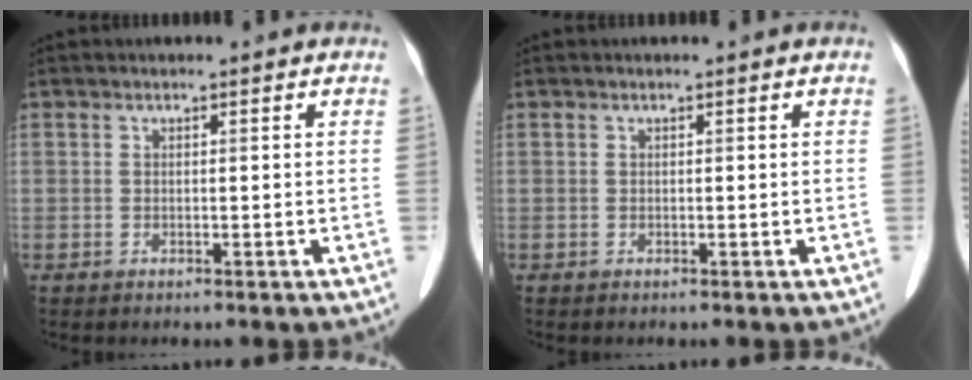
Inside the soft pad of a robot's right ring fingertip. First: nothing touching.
{"total": 0.0}